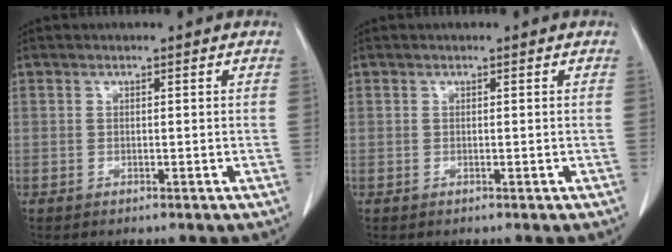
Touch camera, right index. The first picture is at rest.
{"total": 0.0}